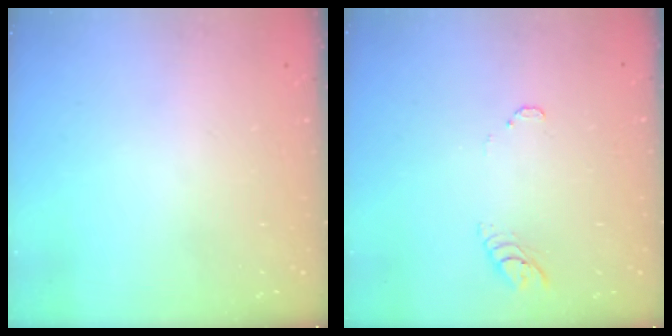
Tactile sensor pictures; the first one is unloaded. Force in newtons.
{"total": 3.7, "press": 3.7, "slide": 0.4}